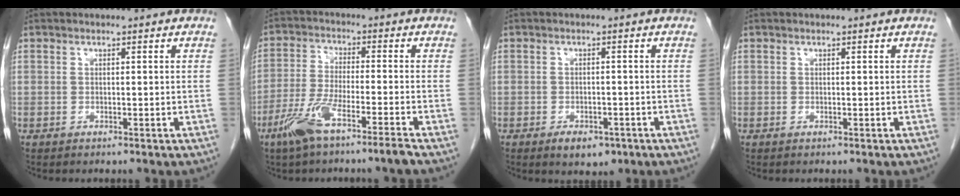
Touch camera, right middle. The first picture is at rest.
{"total": 8.2, "force": [-5.4, 0.1, 6.2], "torque": [-0.126, -0.012, -0.106]}
{"total": 4.3, "force": [-2.7, 2.4, 2.5], "torque": [-0.034, 0.000, -0.030]}
{"total": 0.0}